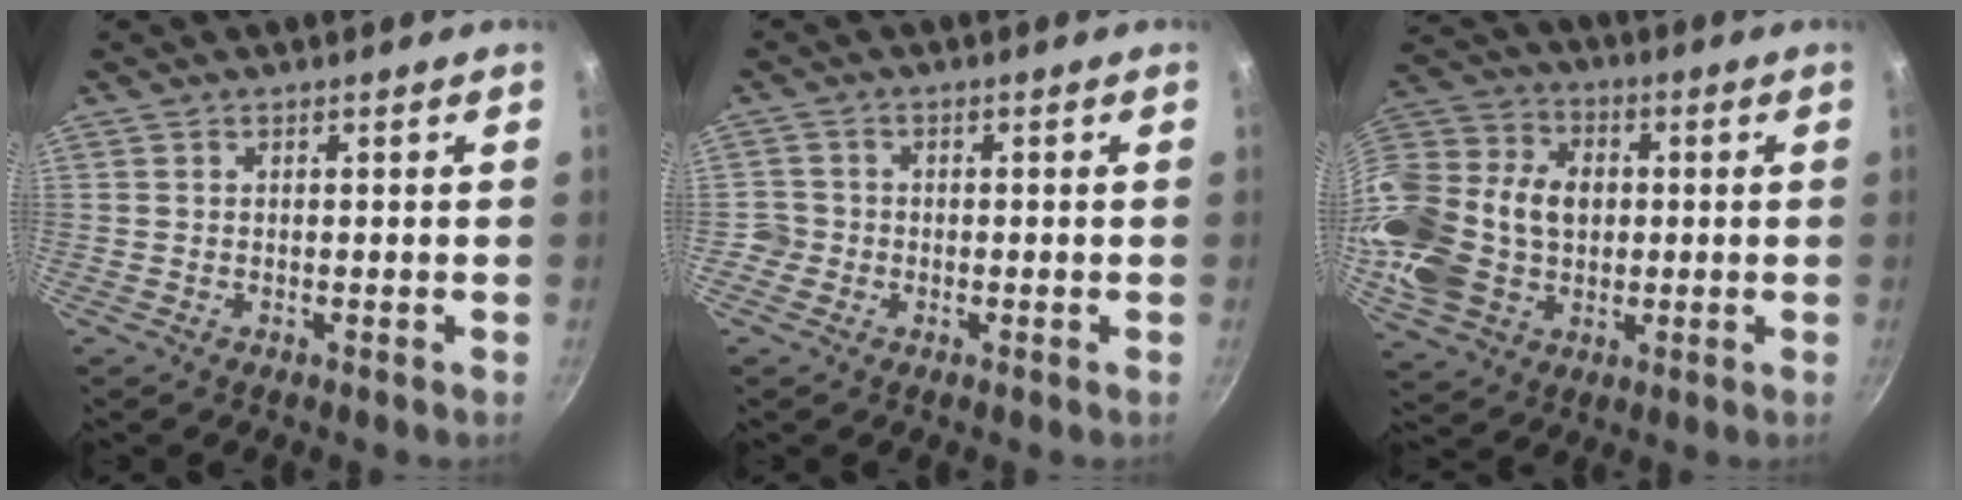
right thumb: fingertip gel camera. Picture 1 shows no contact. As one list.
[{"total": 2.6, "force": [-1.0, 2.4, 0.3], "torque": [0.012, 0.014, -0.020]}, {"total": 22.7, "force": [0.1, 17.4, 14.6], "torque": [-0.284, 0.033, 0.008]}]